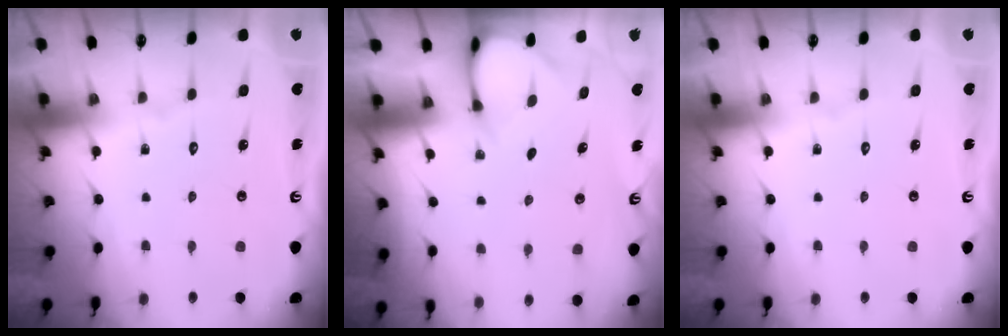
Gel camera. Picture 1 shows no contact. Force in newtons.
{"total": 3.1, "press": 3.1, "slide": 0.2}
{"total": 0.0}